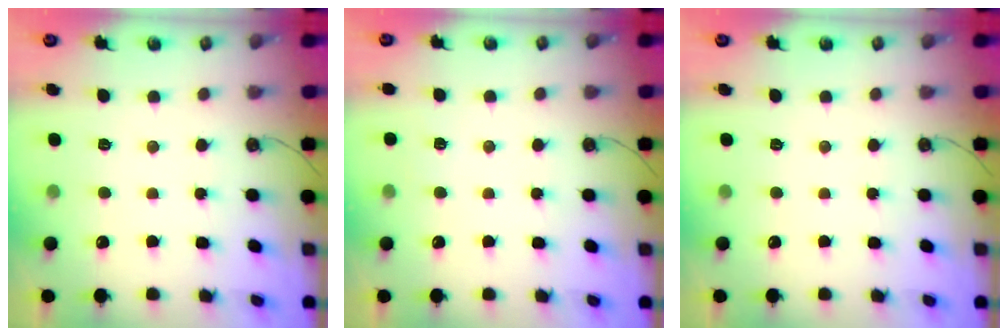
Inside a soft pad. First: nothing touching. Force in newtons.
{"total": 3.5, "press": 3.5, "slide": 0.7}
{"total": 0.0}